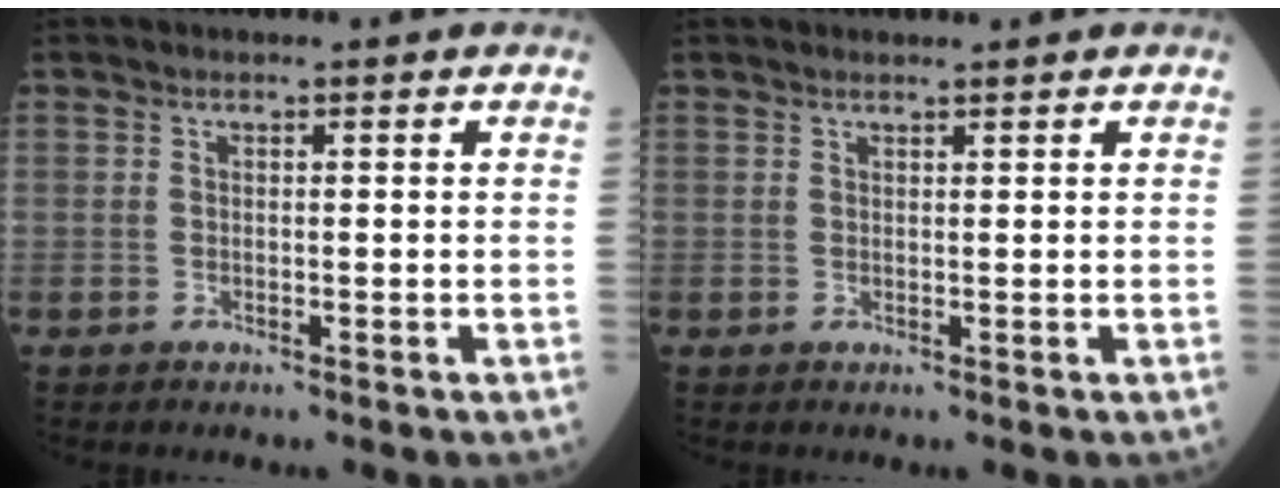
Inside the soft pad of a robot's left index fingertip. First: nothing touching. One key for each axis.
{"total": 1.3, "fx": 1.3, "fy": 0.1, "fz": 0.3, "tx": -0.007, "ty": 0.008, "tz": 0.025}